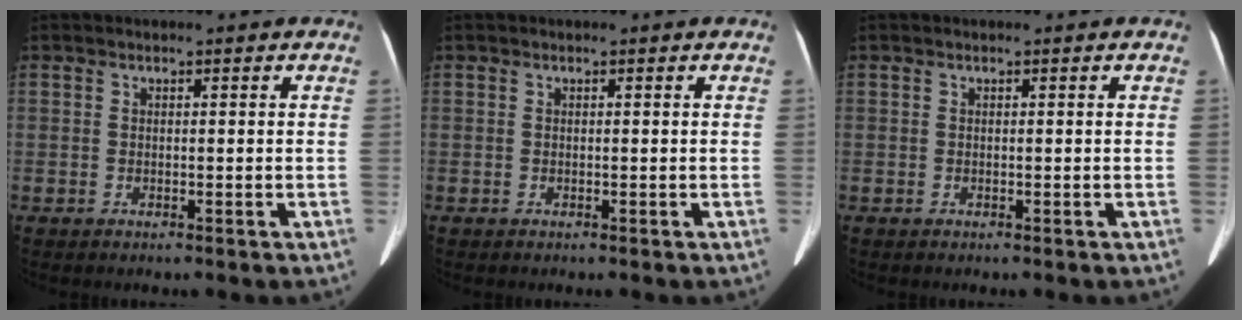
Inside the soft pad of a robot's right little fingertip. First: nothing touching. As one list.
[{"total": 0.0}, {"total": 0.0}]